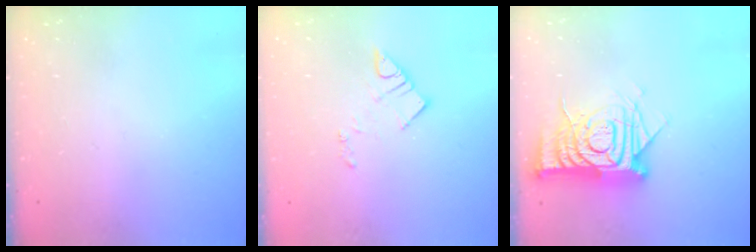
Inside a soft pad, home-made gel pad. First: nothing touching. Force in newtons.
{"total": 7.5, "press": 7.5, "slide": 0.7}
{"total": 15.4, "press": 15.3, "slide": 1.6}